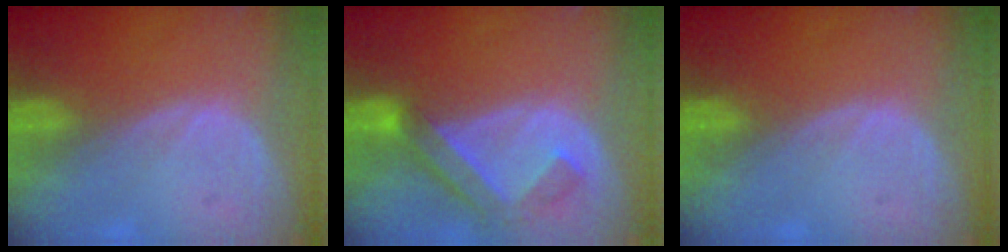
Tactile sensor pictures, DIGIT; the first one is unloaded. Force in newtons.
{"total": 6.5, "press": 5.8, "slide": 3.0}
{"total": 0.0}